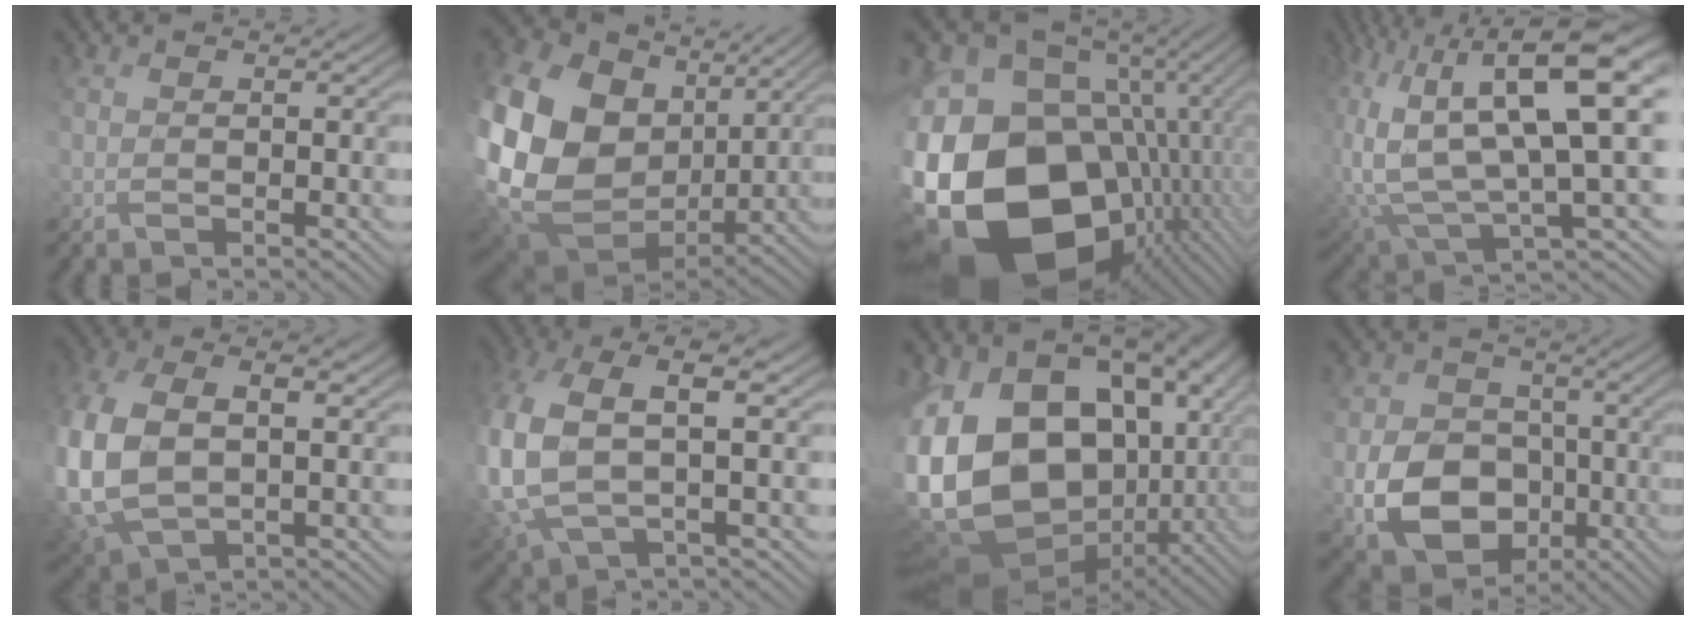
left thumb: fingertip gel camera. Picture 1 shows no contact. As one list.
[{"total": 21.2, "force": [2.9, 17.1, 12.1], "torque": [-0.333, -0.022, 0.091]}, {"total": 21.8, "force": [-3.5, 16.7, 13.5], "torque": [-0.327, -0.048, -0.020]}, {"total": 14.3, "force": [4.4, 6.3, 12.1], "torque": [-0.250, -0.013, 0.100]}, {"total": 13.0, "force": [0.9, 8.4, 9.9], "torque": [-0.271, -0.003, 0.029]}, {"total": 11.4, "force": [2.0, 5.7, 9.7], "torque": [-0.251, 0.001, 0.044]}, {"total": 18.9, "force": [-0.5, 14.8, 11.7], "torque": [-0.249, -0.030, 0.026]}, {"total": 9.3, "force": [-2.2, 8.0, 4.3], "torque": [-0.097, -0.015, -0.044]}]